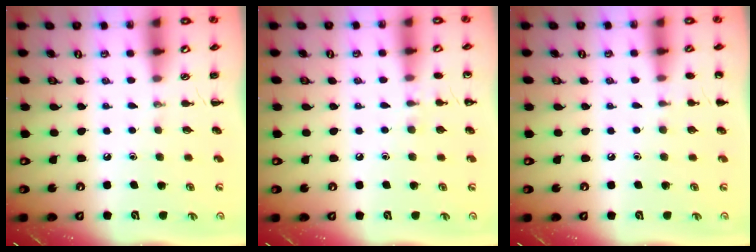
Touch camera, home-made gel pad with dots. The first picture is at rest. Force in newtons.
{"total": 4.5, "press": 4.3, "slide": 1.4}
{"total": 4.7, "press": 4.5, "slide": 1.4}